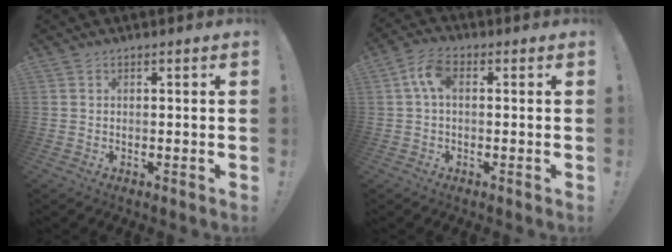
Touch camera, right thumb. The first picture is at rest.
{"total": 6.4, "force": [0.8, 3.4, 5.4], "torque": [-0.111, 0.014, 0.019]}